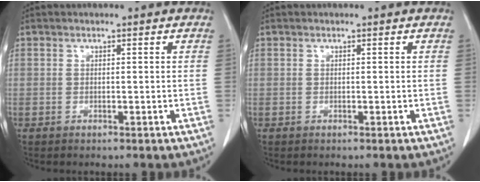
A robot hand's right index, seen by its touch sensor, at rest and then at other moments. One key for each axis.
{"total": 0.0}